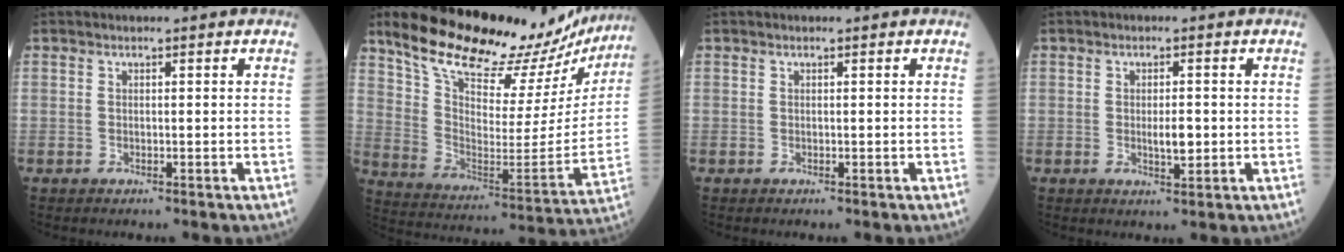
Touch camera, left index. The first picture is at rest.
{"total": 26.7, "force": [23.5, 7.7, 10.1], "torque": [-0.165, -0.043, 0.328]}
{"total": 0.0}
{"total": 2.9, "force": [-0.2, 0.9, 2.7], "torque": [-0.050, -0.002, 0.000]}